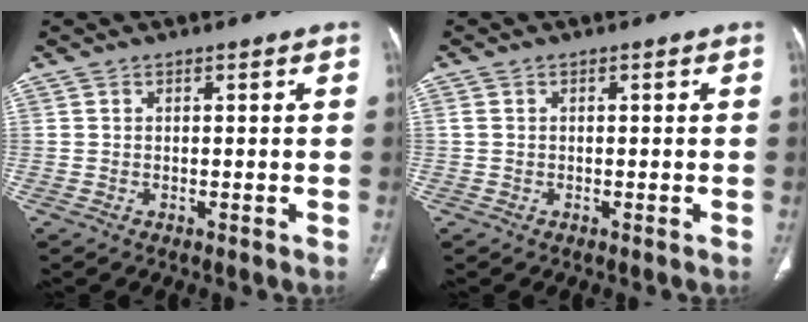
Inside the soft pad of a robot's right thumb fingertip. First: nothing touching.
{"total": 0.9, "force": [-0.1, 0.8, 0.3], "torque": [-0.001, 0.003, -0.002]}